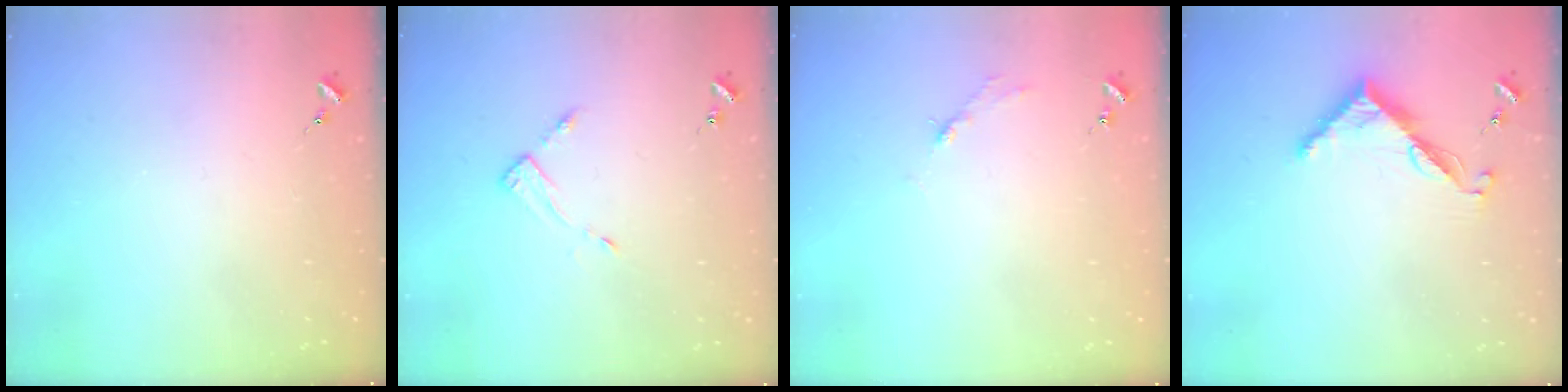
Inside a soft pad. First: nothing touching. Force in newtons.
{"total": 3.4, "press": 3.4, "slide": 0.4}
{"total": 2.7, "press": 2.7, "slide": 0.4}
{"total": 7.8, "press": 7.8, "slide": 0.6}